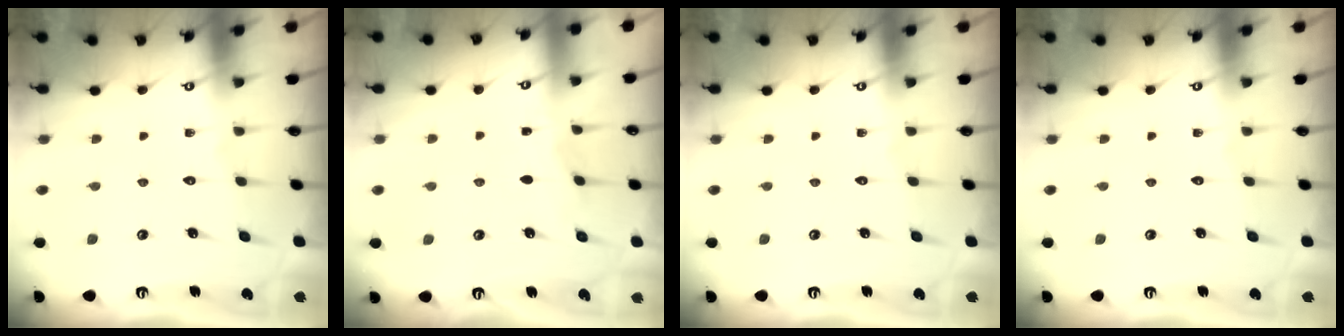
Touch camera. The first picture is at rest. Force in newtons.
{"total": 3.9, "press": 3.9, "slide": 0.5}
{"total": 0.0}
{"total": 0.0}